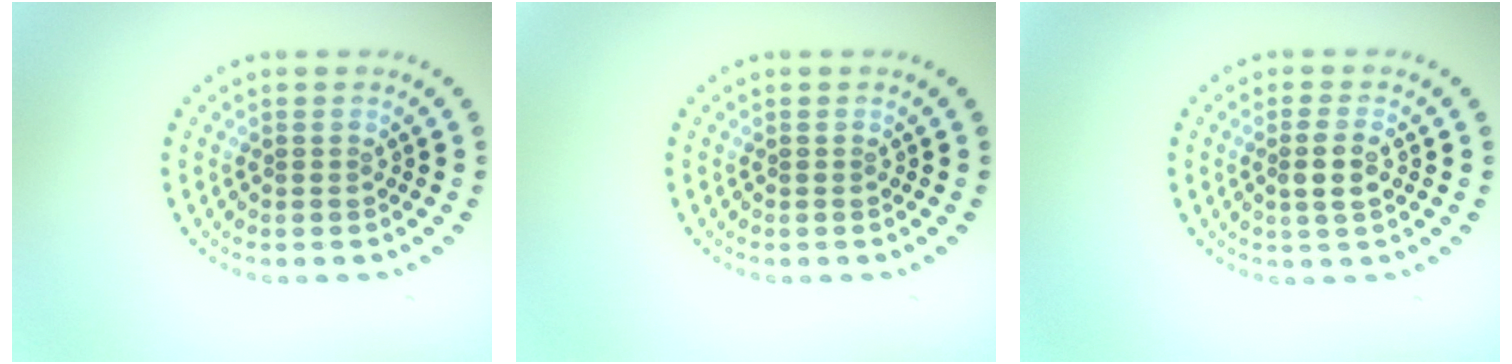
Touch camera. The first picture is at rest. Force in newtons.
{"total": 0.0}
{"total": 2.1, "press": 2.0, "slide": 0.7}